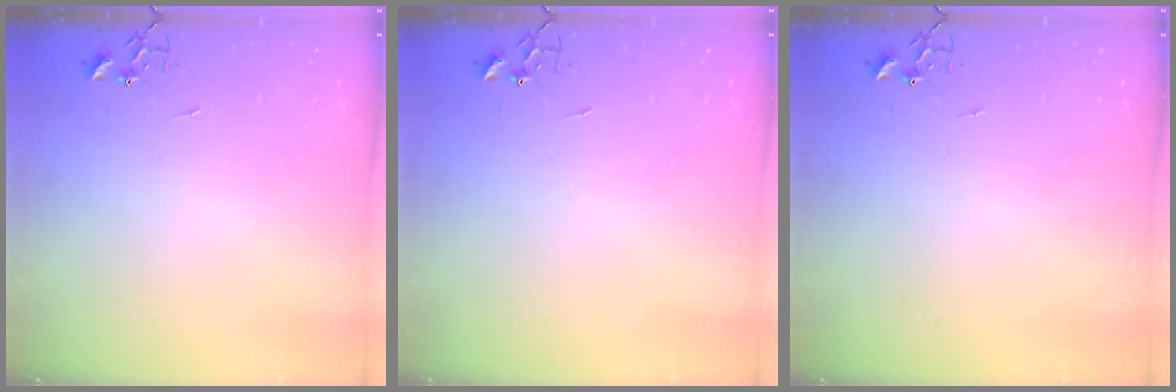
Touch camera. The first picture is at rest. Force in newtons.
{"total": 0.0}
{"total": 0.0}